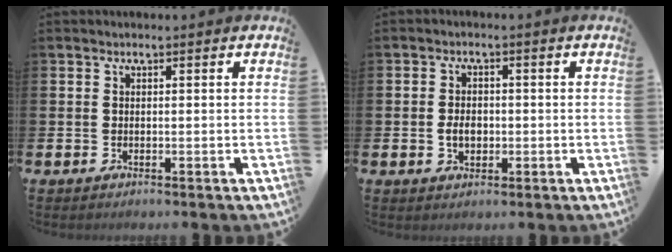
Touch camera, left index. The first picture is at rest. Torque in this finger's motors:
{"motor_torque": [0.51, 0.07, 0.04, 0.07]}